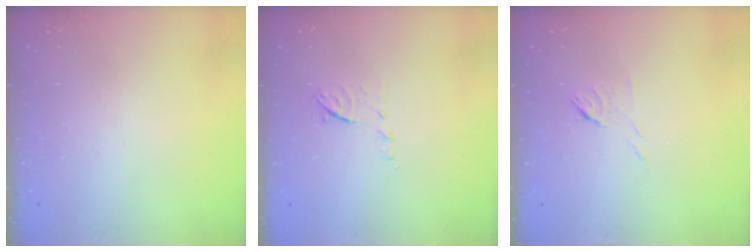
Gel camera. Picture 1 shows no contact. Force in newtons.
{"total": 6.8, "press": 6.8, "slide": 0.9}
{"total": 6.0, "press": 6.0, "slide": 0.7}